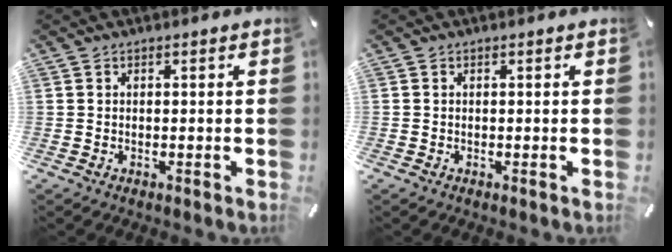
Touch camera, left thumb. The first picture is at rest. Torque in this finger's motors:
{"motor_torque": [0.08, 0.12, 0.08, -0.17, 0.07]}